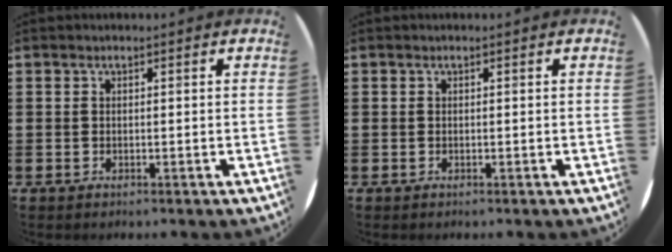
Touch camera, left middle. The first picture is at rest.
{"total": 0.0}